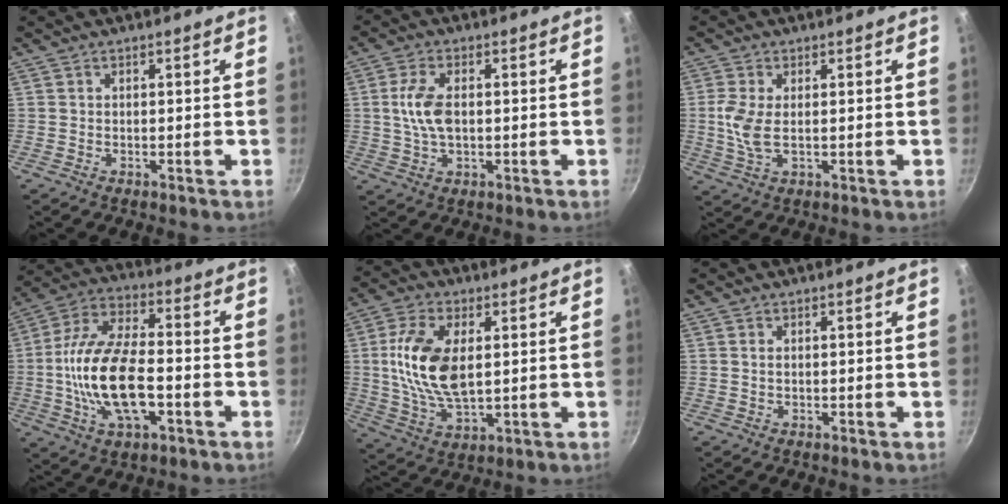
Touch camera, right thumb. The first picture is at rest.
{"total": 7.2, "force": [0.5, 3.9, 6.0], "torque": [-0.119, 0.008, 0.006]}
{"total": 5.7, "force": [0.4, 2.8, 5.0], "torque": [-0.115, -0.003, 0.009]}
{"total": 16.9, "force": [-3.7, 8.2, 14.4], "torque": [-0.260, 0.031, -0.073]}
{"total": 14.4, "force": [1.9, 7.7, 12.1], "torque": [-0.228, -0.001, 0.039]}
{"total": 0.8, "force": [0.2, 0.4, 0.6], "torque": [-0.012, 0.001, 0.002]}